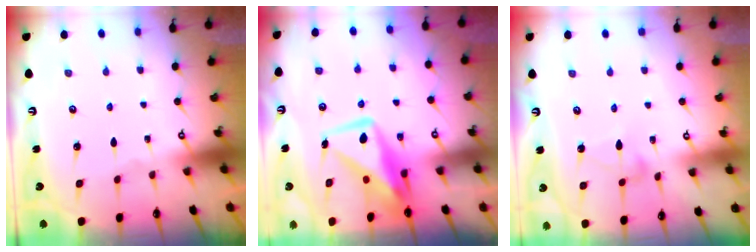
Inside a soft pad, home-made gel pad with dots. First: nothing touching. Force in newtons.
{"total": 11.7, "press": 11.7, "slide": 0.8}
{"total": 3.7, "press": 3.7, "slide": 0.1}